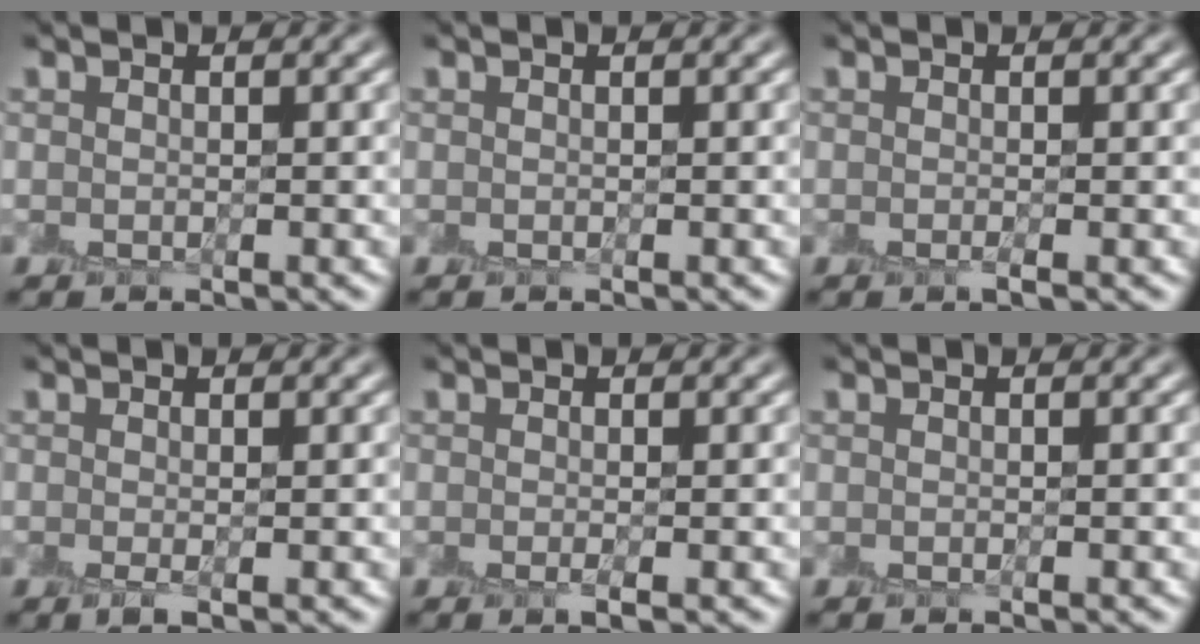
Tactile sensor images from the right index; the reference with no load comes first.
{"total": 0.0}
{"total": 0.8, "force": [-0.1, 0.2, 0.7], "torque": [-0.009, -0.001, -0.004]}
{"total": 1.2, "force": [-0.1, 0.3, 1.1], "torque": [-0.011, 0.001, 0.002]}
{"total": 1.1, "force": [0.0, 0.3, 1.0], "torque": [-0.013, -0.001, 0.001]}
{"total": 0.0}